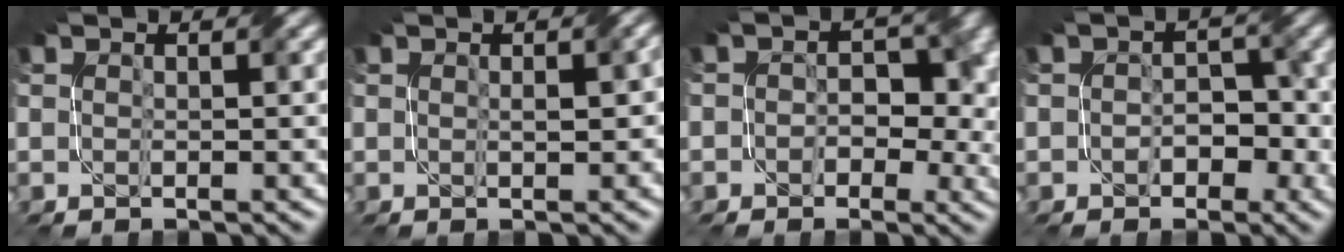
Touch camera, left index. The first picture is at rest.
{"total": 1.5, "force": [0.1, 0.7, 1.3], "torque": [-0.020, 0.003, 0.012]}
{"total": 5.1, "force": [-0.4, 3.9, 3.3], "torque": [-0.019, -0.002, -0.004]}
{"total": 2.9, "force": [-0.9, 2.2, 1.7], "torque": [-0.008, 0.008, -0.007]}